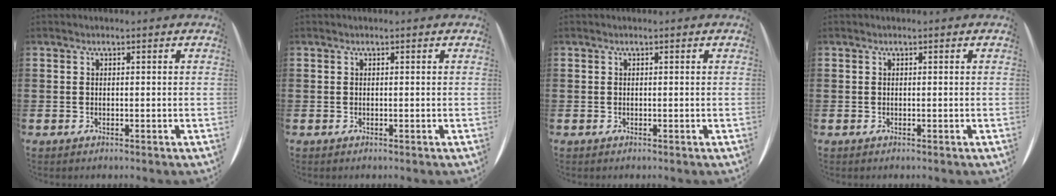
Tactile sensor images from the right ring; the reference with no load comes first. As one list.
[{"total": 0.0}, {"total": 0.0}, {"total": 0.0}]